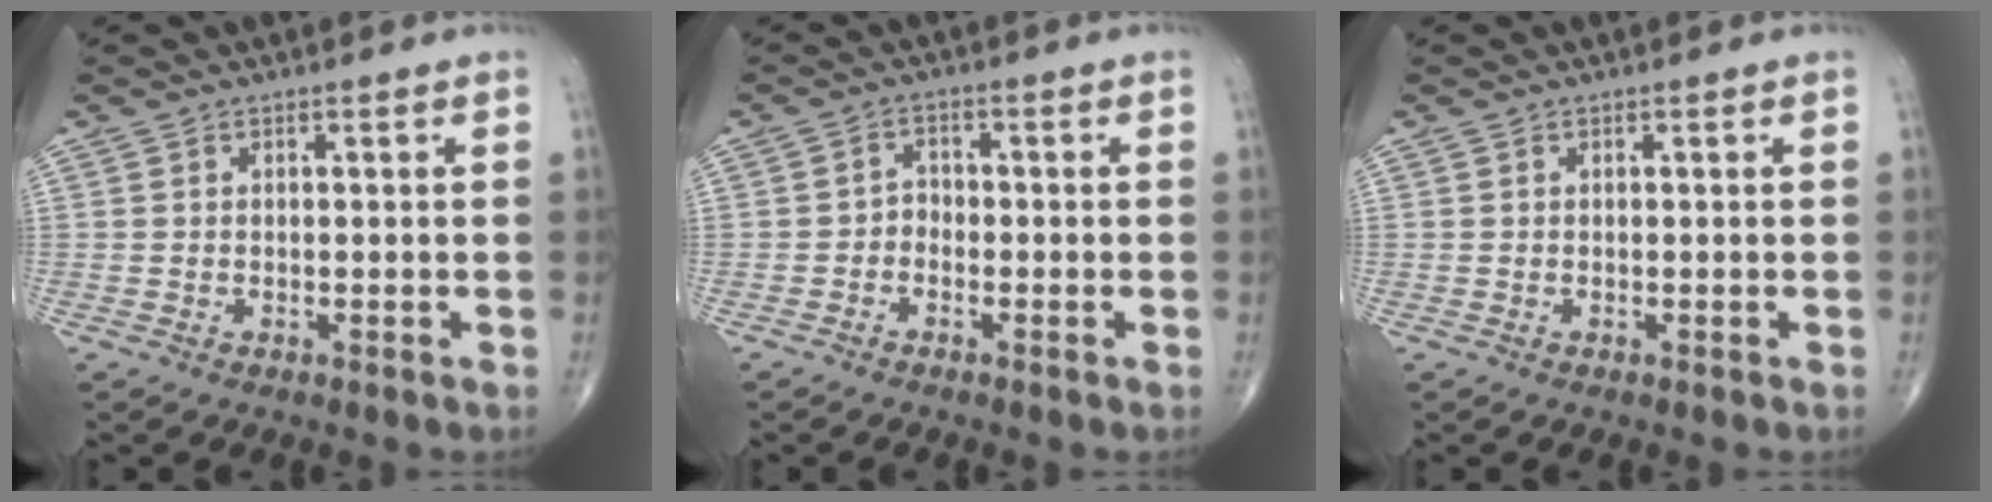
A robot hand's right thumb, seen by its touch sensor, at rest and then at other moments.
{"total": 2.3, "force": [-1.1, 1.7, 1.0], "torque": [-0.002, 0.013, -0.029]}
{"total": 0.0}